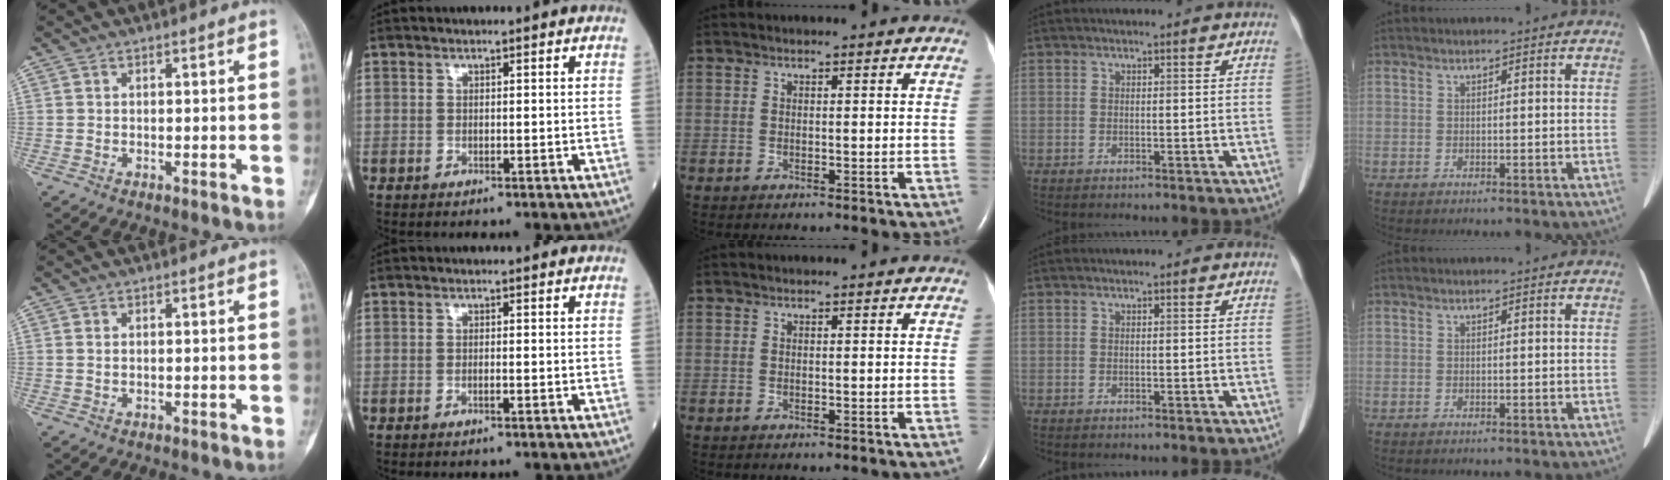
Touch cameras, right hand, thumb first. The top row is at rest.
{"thumb": {"total": 0.7, "force": [0.2, 0.4, 0.5], "torque": [-0.014, 0.002, 0.006]}, "index": {"total": 0.8, "force": [-0.3, 0.0, 0.7], "torque": [-0.016, -0.001, -0.005]}}